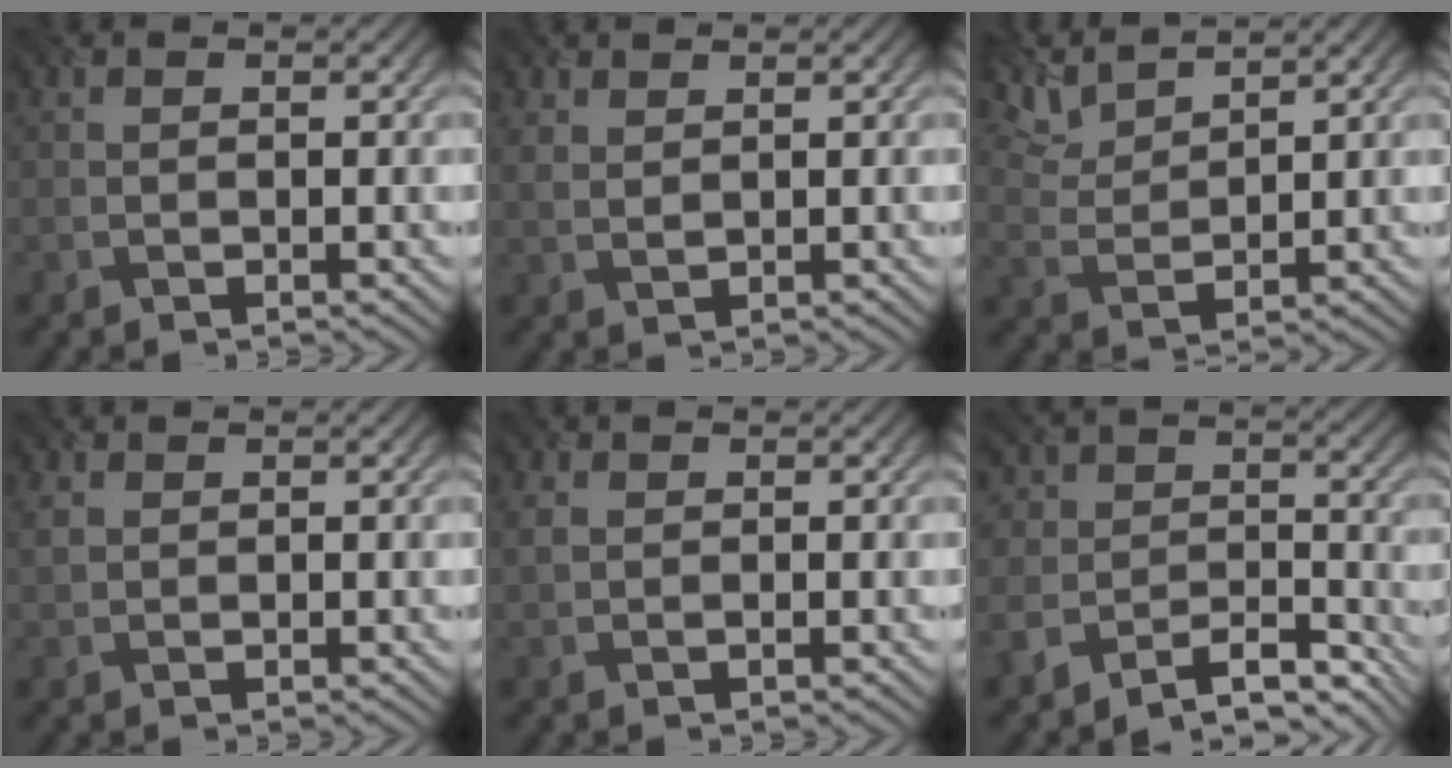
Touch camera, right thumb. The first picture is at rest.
{"total": 1.7, "force": [1.6, 0.3, 0.4], "torque": [-0.023, -0.003, 0.032]}
{"total": 5.1, "force": [4.5, 1.0, 2.2], "torque": [-0.069, 0.009, 0.095]}
{"total": 1.3, "force": [1.0, 0.7, 0.3], "torque": [-0.020, 0.000, 0.018]}
{"total": 1.1, "force": [0.7, 0.7, 0.6], "torque": [-0.027, 0.001, 0.011]}
{"total": 7.8, "force": [-6.6, 3.5, 2.5], "torque": [-0.041, -0.008, -0.126]}